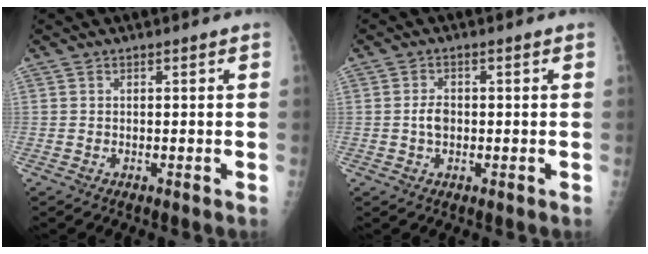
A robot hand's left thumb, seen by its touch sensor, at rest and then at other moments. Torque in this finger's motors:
{"motor_torque": [0.58, 0.74, 0.33, -0.16, 0.01]}